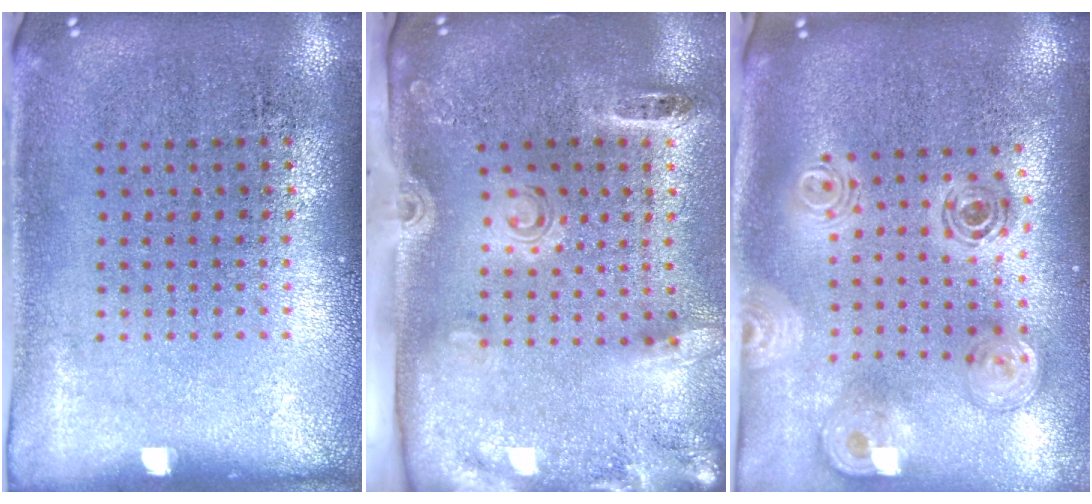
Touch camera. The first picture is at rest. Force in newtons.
{"total": 2.9, "press": 2.0, "slide": 2.1}
{"total": 1.7, "press": 1.5, "slide": 0.8}